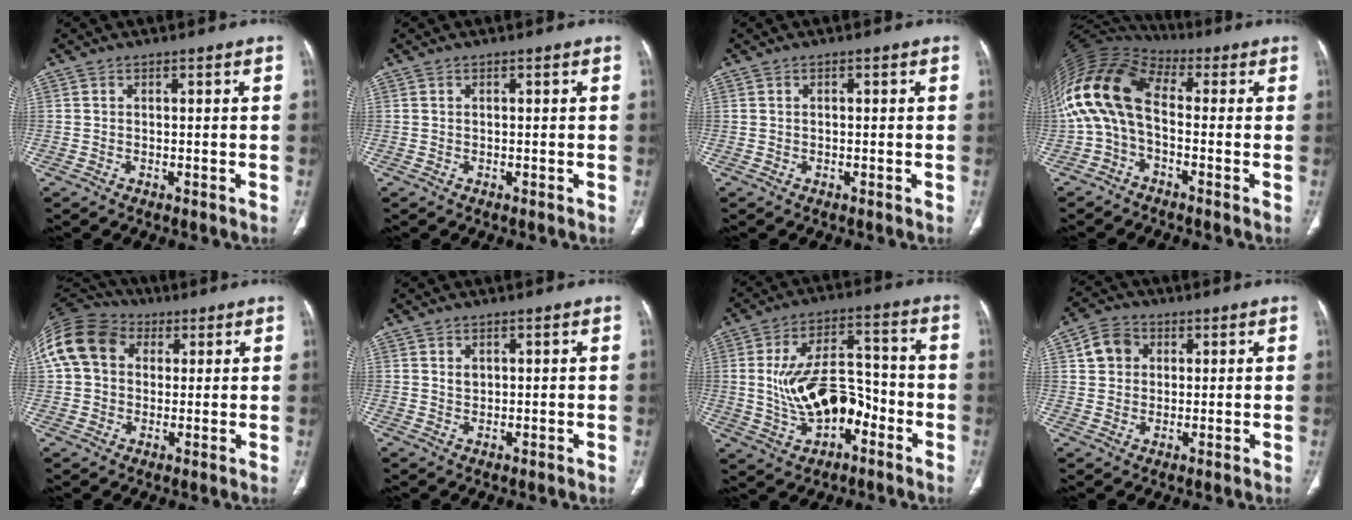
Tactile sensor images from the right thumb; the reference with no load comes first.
{"total": 0.0}
{"total": 0.0}
{"total": 14.2, "force": [-0.4, 8.1, 11.6], "torque": [-0.234, 0.046, -0.024]}
{"total": 16.3, "force": [4.4, 12.8, 9.0], "torque": [-0.192, 0.040, 0.072]}
{"total": 1.3, "force": [0.6, 0.9, 0.7], "torque": [-0.007, -0.005, 0.014]}
{"total": 14.5, "force": [-3.2, 8.3, 11.5], "torque": [-0.181, 0.040, -0.049]}
{"total": 6.1, "force": [1.8, 5.2, 2.7], "torque": [-0.033, 0.005, 0.030]}